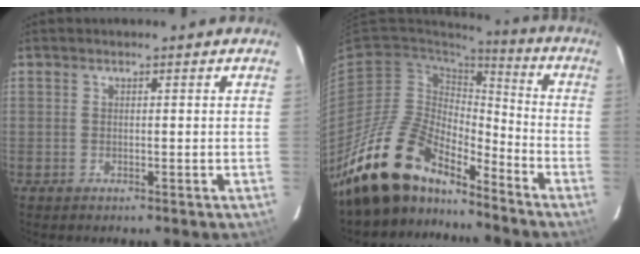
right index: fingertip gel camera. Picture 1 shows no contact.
{"total": 17.6, "force": [-15.0, 6.1, 6.8], "torque": [-0.134, 0.004, -0.272]}